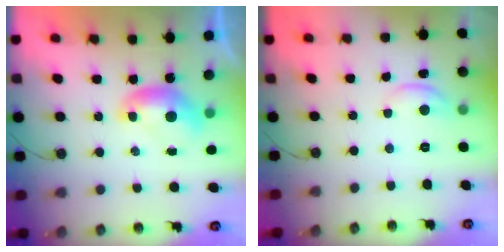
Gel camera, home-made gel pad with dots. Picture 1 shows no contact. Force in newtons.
{"total": 2.3, "press": 2.2, "slide": 0.4}